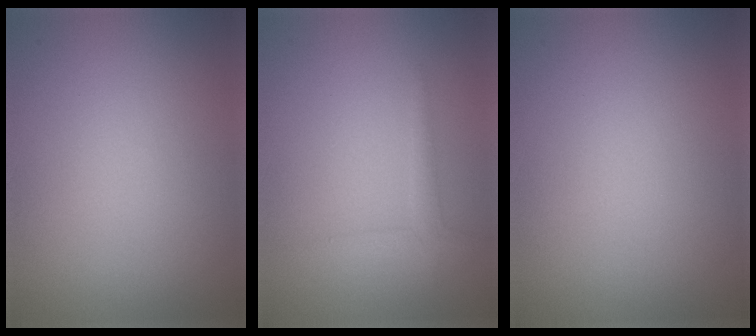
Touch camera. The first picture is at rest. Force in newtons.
{"total": 1.4, "press": 1.4, "slide": 0.1}
{"total": 0.0}